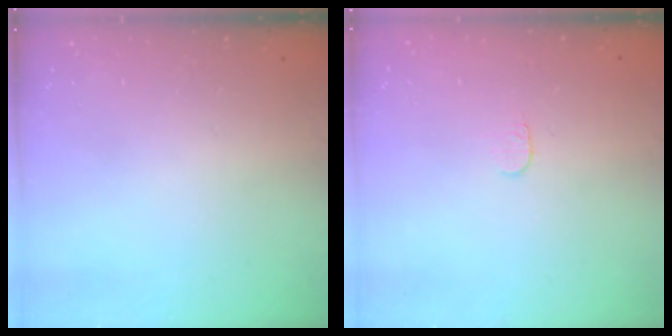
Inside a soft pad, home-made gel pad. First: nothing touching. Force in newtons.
{"total": 3.7, "press": 3.6, "slide": 0.3}